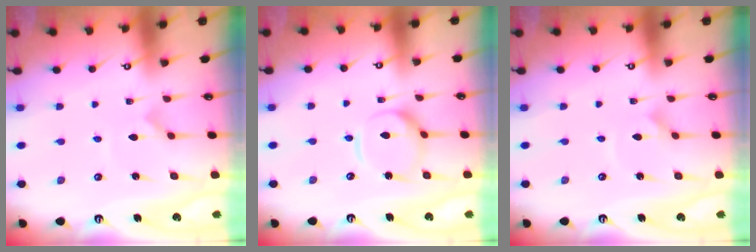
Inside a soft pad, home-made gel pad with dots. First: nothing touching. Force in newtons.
{"total": 9.4, "press": 9.4, "slide": 0.8}
{"total": 2.4, "press": 2.4, "slide": 0.1}